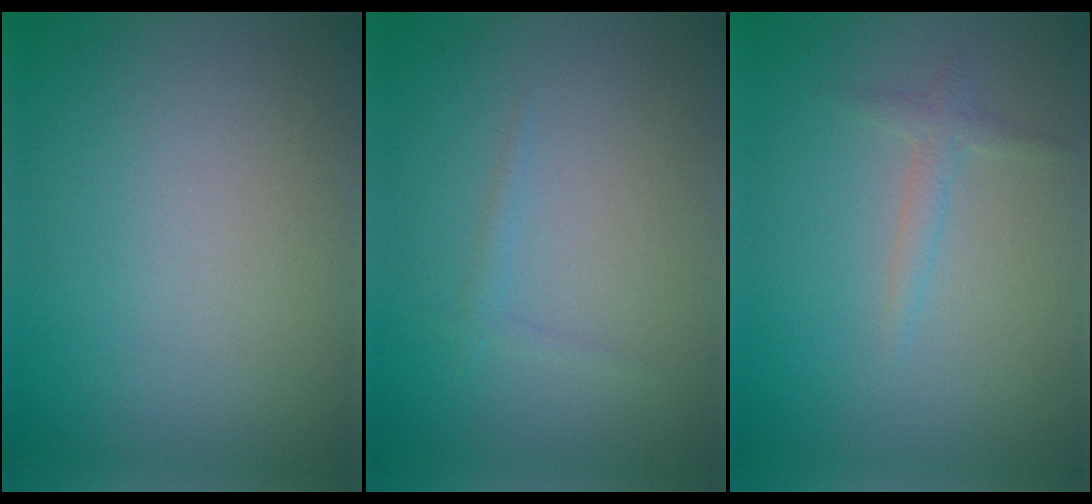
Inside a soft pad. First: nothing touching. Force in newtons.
{"total": 0.8, "press": 0.8, "slide": 0.0}
{"total": 1.3, "press": 1.3, "slide": 0.0}